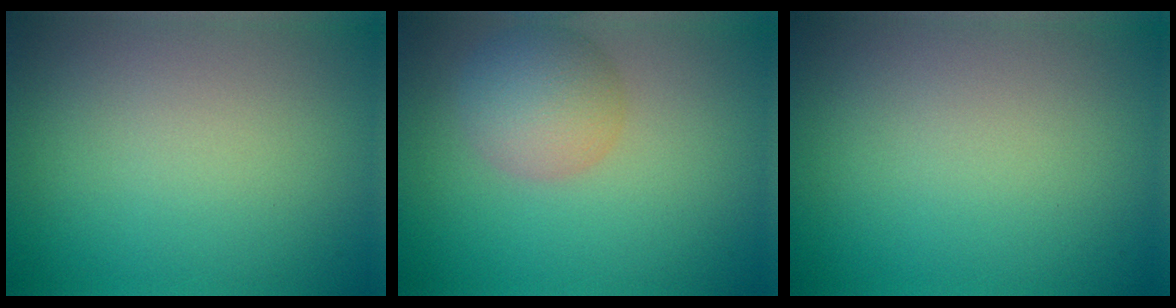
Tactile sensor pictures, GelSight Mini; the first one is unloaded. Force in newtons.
{"total": 4.3, "press": 4.3, "slide": 0.3}
{"total": 0.0}